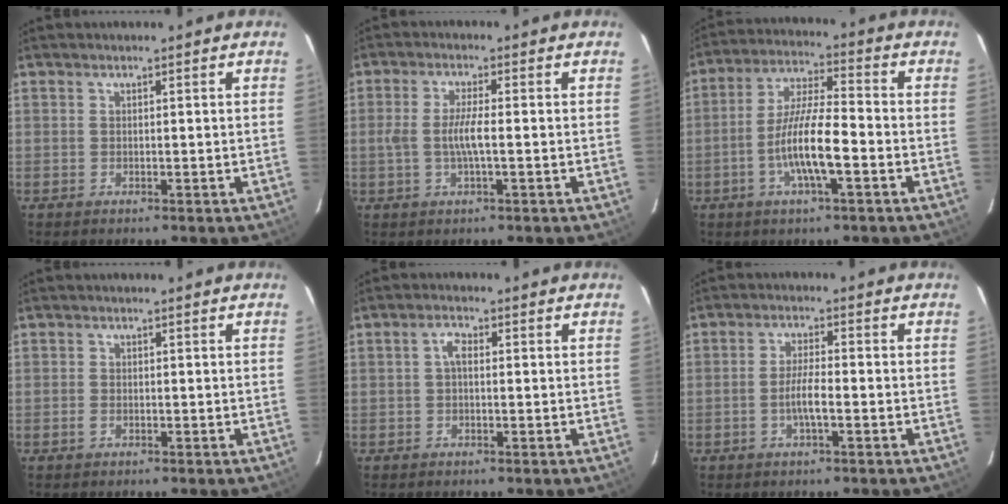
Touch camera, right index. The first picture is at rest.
{"total": 4.7, "force": [-0.8, 0.5, 4.7], "torque": [-0.090, 0.000, -0.014]}
{"total": 10.7, "force": [-3.7, 1.7, 9.8], "torque": [-0.195, 0.000, -0.071]}
{"total": 1.1, "force": [-0.6, 0.7, 0.6], "torque": [-0.010, -0.001, -0.014]}
{"total": 2.1, "force": [0.0, 1.1, 1.8], "torque": [-0.038, 0.010, 0.000]}
{"total": 4.0, "force": [-1.5, 0.5, 3.7], "torque": [-0.075, 0.002, -0.028]}